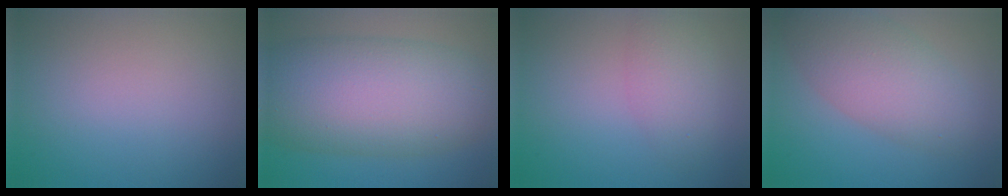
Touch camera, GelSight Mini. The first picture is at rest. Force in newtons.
{"total": 12.4, "press": 12.4, "slide": 0.2}
{"total": 3.0, "press": 3.0, "slide": 0.0}
{"total": 6.0, "press": 6.0, "slide": 0.2}